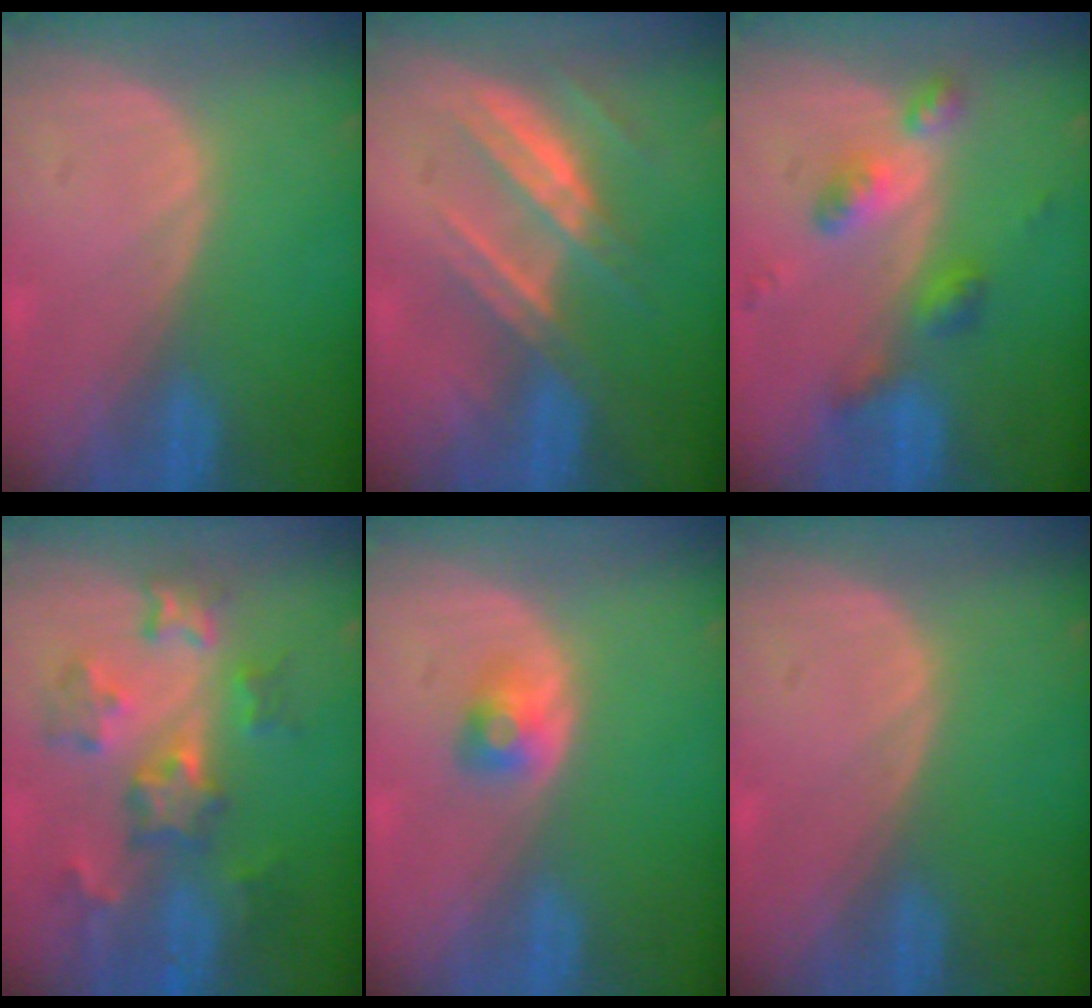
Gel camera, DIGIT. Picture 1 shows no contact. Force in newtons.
{"total": 7.4, "press": 6.7, "slide": 3.1}
{"total": 6.3, "press": 5.5, "slide": 3.0}
{"total": 8.1, "press": 7.8, "slide": 2.2}
{"total": 2.6, "press": 2.4, "slide": 1.2}
{"total": 0.0}